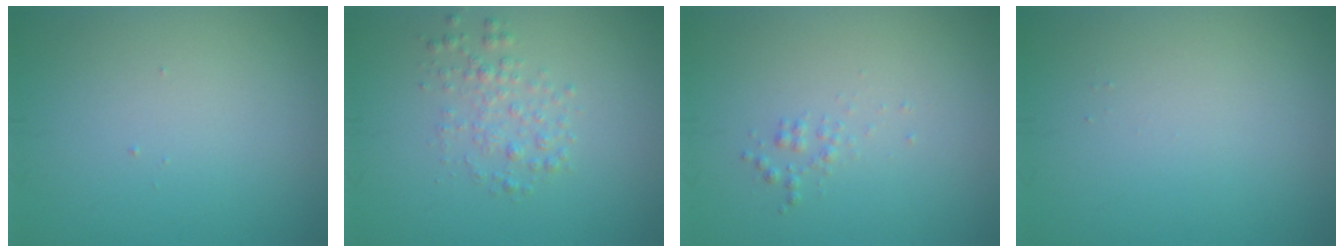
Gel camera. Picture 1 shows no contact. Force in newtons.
{"total": 1.9, "press": 1.9, "slide": 0.0}
{"total": 0.7, "press": 0.7, "slide": 0.0}
{"total": 0.0}